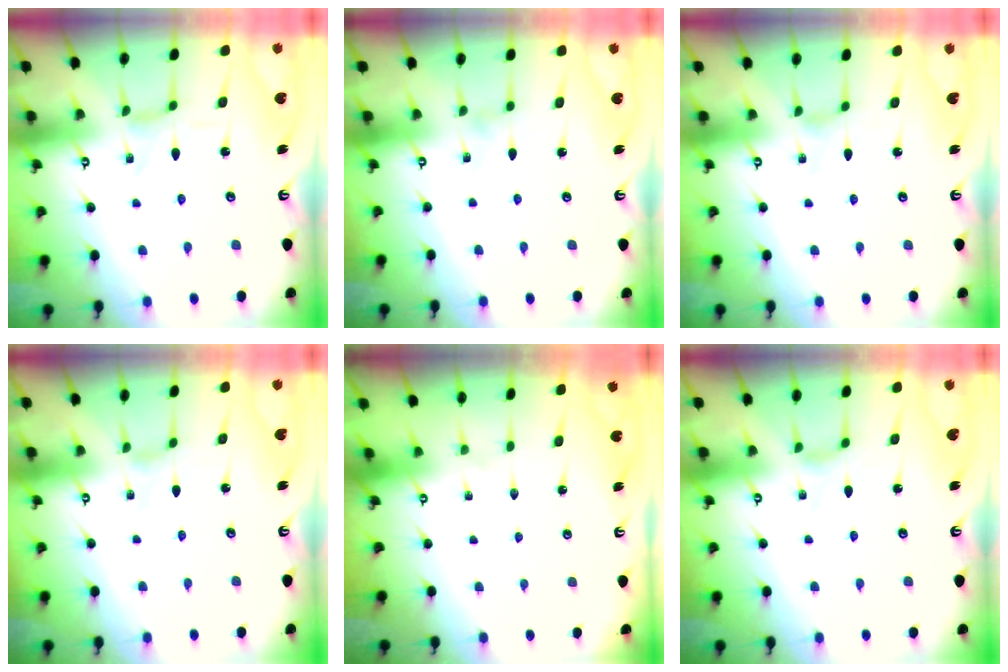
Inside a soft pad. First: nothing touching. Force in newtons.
{"total": 0.0}
{"total": 0.0}
{"total": 0.0}
{"total": 0.0}
{"total": 1.7, "press": 1.6, "slide": 0.4}